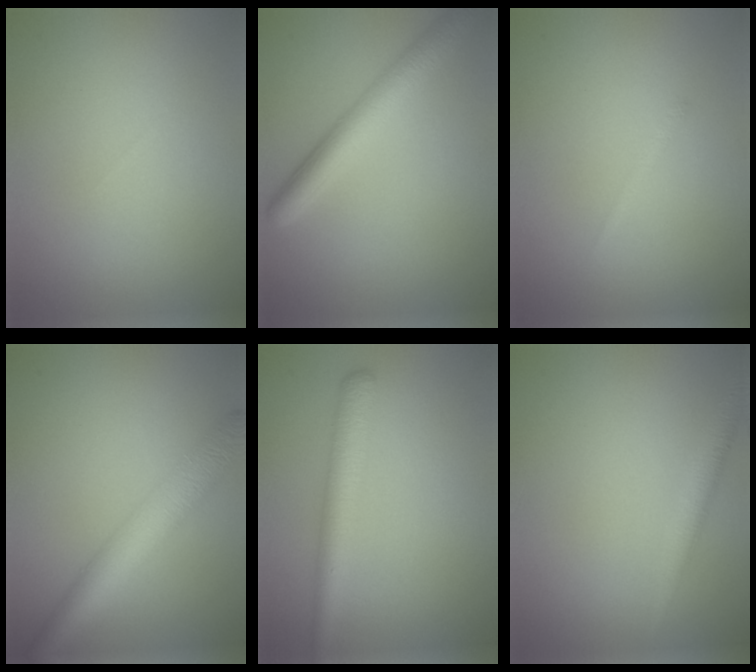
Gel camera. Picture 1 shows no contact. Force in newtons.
{"total": 4.3, "press": 4.3, "slide": 0.2}
{"total": 0.6, "press": 0.6, "slide": 0.1}
{"total": 5.8, "press": 5.8, "slide": 0.1}
{"total": 3.4, "press": 3.4, "slide": 0.1}
{"total": 2.3, "press": 2.3, "slide": 0.1}